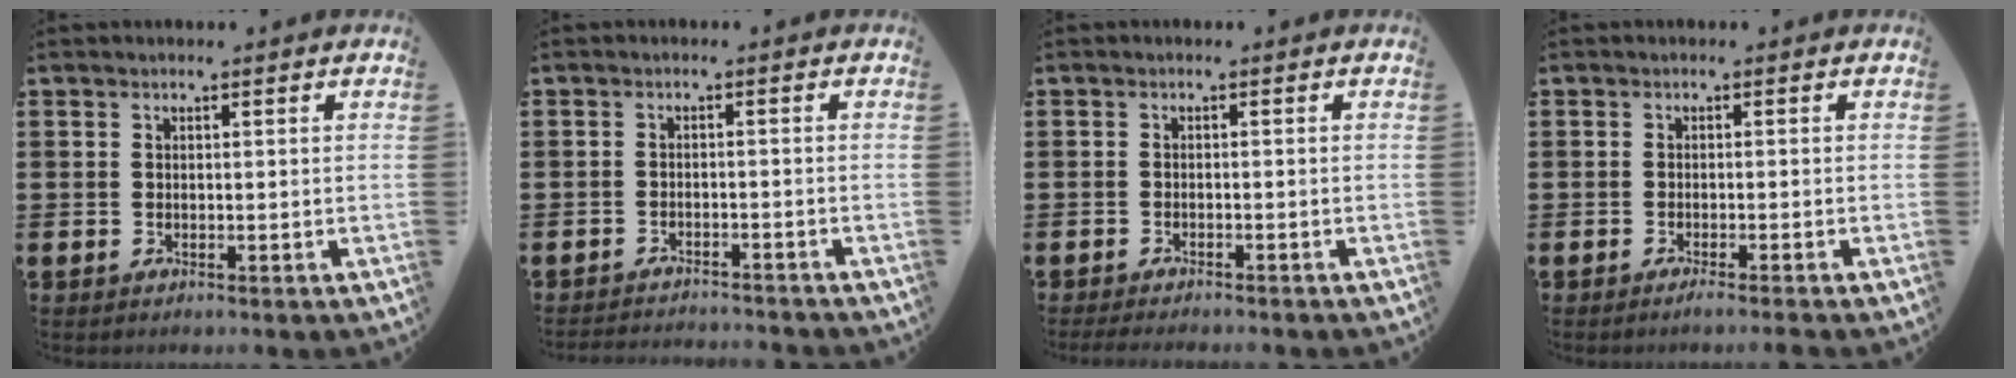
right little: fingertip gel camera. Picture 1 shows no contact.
{"total": 1.8, "force": [-1.7, -0.1, -0.1], "torque": [-0.002, 0.004, -0.038]}
{"total": 1.0, "force": [-1.0, 0.0, 0.4], "torque": [-0.006, -0.001, -0.019]}
{"total": 1.0, "force": [-0.8, -0.1, 0.6], "torque": [-0.009, -0.003, -0.015]}